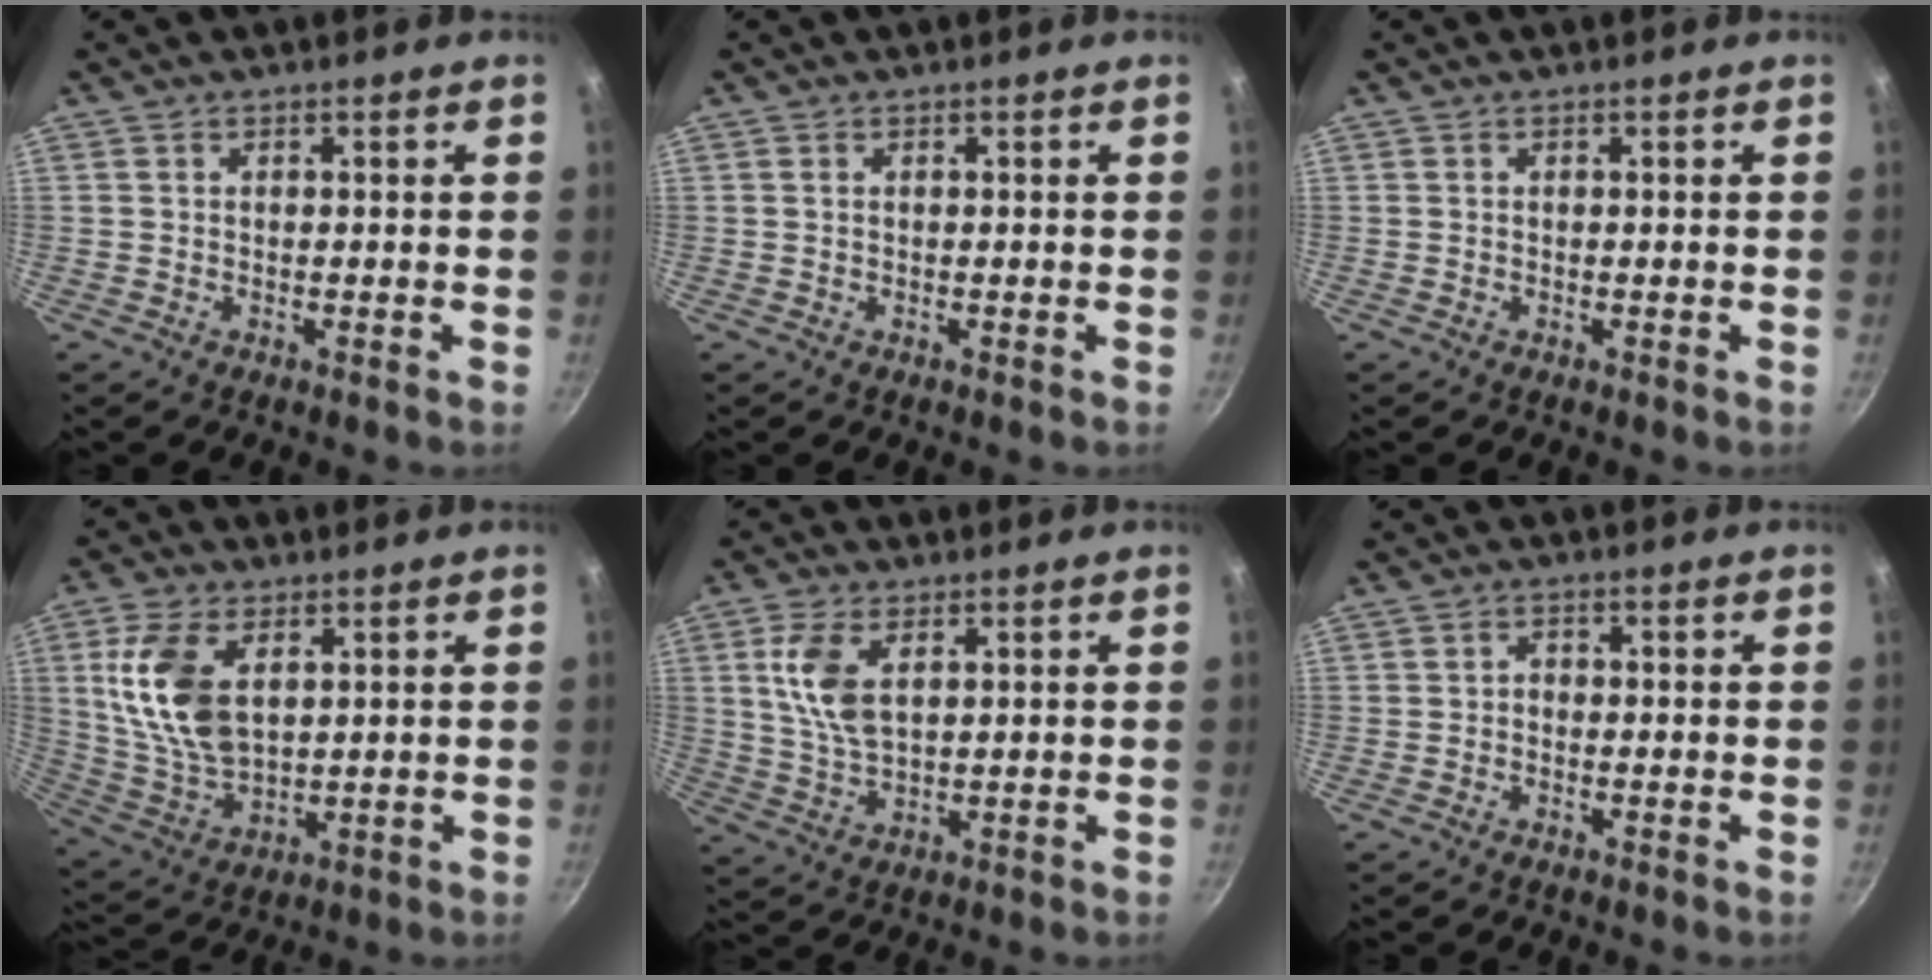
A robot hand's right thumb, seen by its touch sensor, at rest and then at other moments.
{"total": 0.0}
{"total": 0.0}
{"total": 13.6, "force": [3.7, 7.8, 10.5], "torque": [-0.196, -0.018, 0.083]}
{"total": 8.1, "force": [2.5, 4.2, 6.5], "torque": [-0.127, -0.011, 0.052]}
{"total": 1.0, "force": [-0.5, 0.7, 0.5], "torque": [-0.005, 0.006, -0.011]}